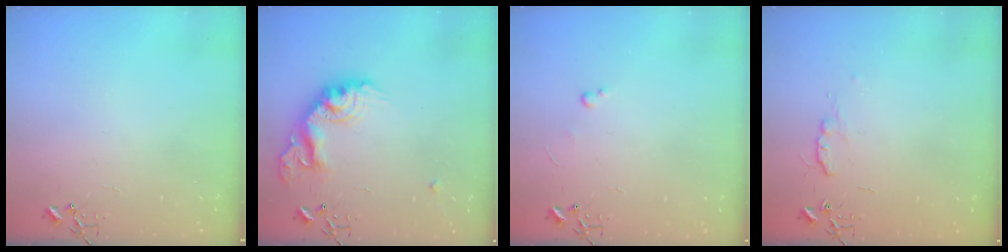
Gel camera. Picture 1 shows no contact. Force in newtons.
{"total": 17.2, "press": 17.2, "slide": 1.2}
{"total": 2.4, "press": 2.3, "slide": 0.4}
{"total": 5.6, "press": 5.5, "slide": 0.7}